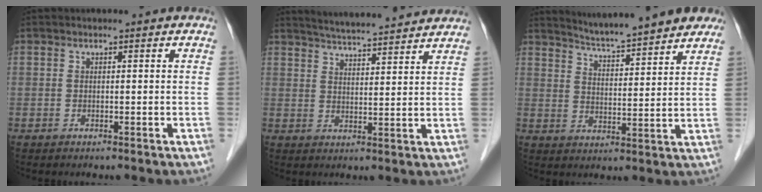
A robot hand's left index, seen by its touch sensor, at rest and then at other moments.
{"total": 14.0, "force": [13.0, 0.7, 5.1], "torque": [-0.086, 0.019, 0.178]}
{"total": 14.4, "force": [13.0, 0.9, 6.1], "torque": [-0.090, 0.005, 0.177]}